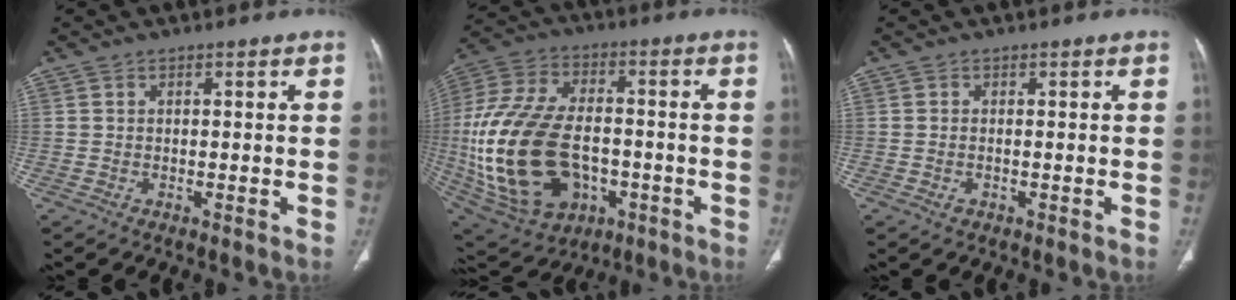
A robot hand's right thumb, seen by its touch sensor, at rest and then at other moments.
{"total": 27.9, "force": [-4.3, 17.8, 21.0], "torque": [-0.449, 0.008, -0.045]}
{"total": 0.9, "force": [-0.3, 0.6, 0.6], "torque": [-0.013, 0.004, -0.002]}